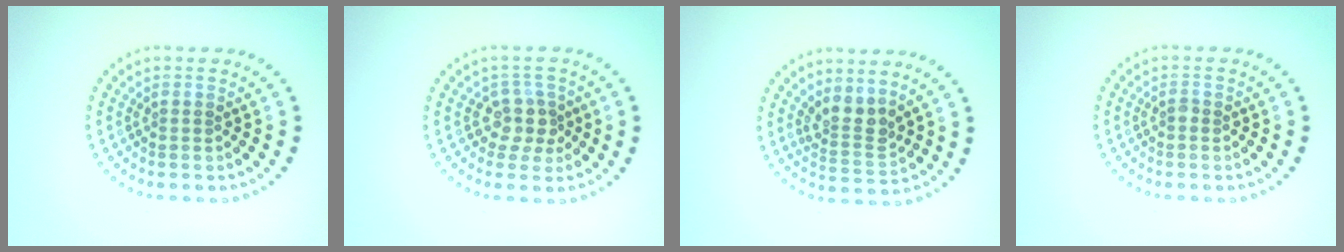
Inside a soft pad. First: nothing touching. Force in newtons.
{"total": 2.3, "press": 2.0, "slide": 1.2}
{"total": 2.6, "press": 2.0, "slide": 1.7}
{"total": 0.6, "press": 0.5, "slide": 0.3}